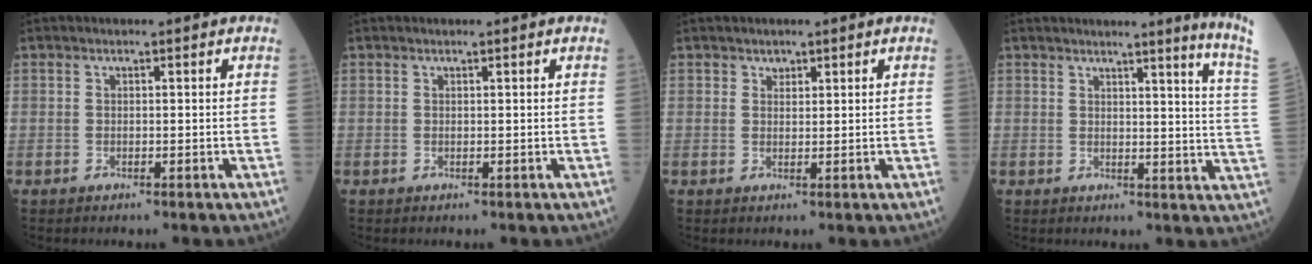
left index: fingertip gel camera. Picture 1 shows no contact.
{"total": 0.5, "force": [0.5, 0.0, 0.2], "torque": [-0.007, 0.004, 0.011]}
{"total": 1.1, "force": [0.7, 0.8, 0.2], "torque": [-0.002, -0.004, 0.012]}
{"total": 9.8, "force": [8.2, -2.8, 4.5], "torque": [-0.056, -0.091, 0.073]}